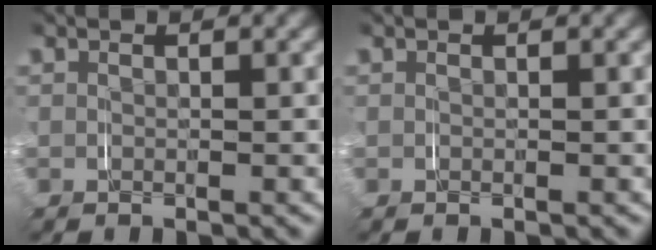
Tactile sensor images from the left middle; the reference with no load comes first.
{"total": 0.0}